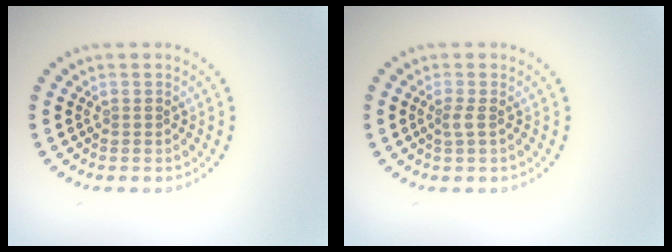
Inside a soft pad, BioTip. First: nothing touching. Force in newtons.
{"total": 1.0, "press": 0.8, "slide": 0.6}